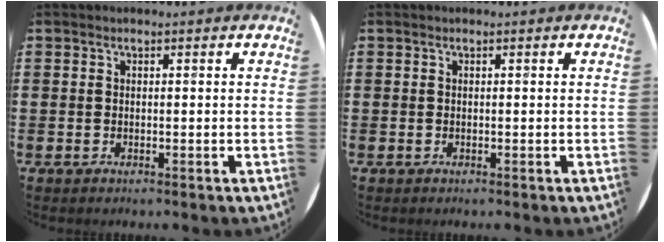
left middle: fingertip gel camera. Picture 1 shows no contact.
{"total": 0.0}